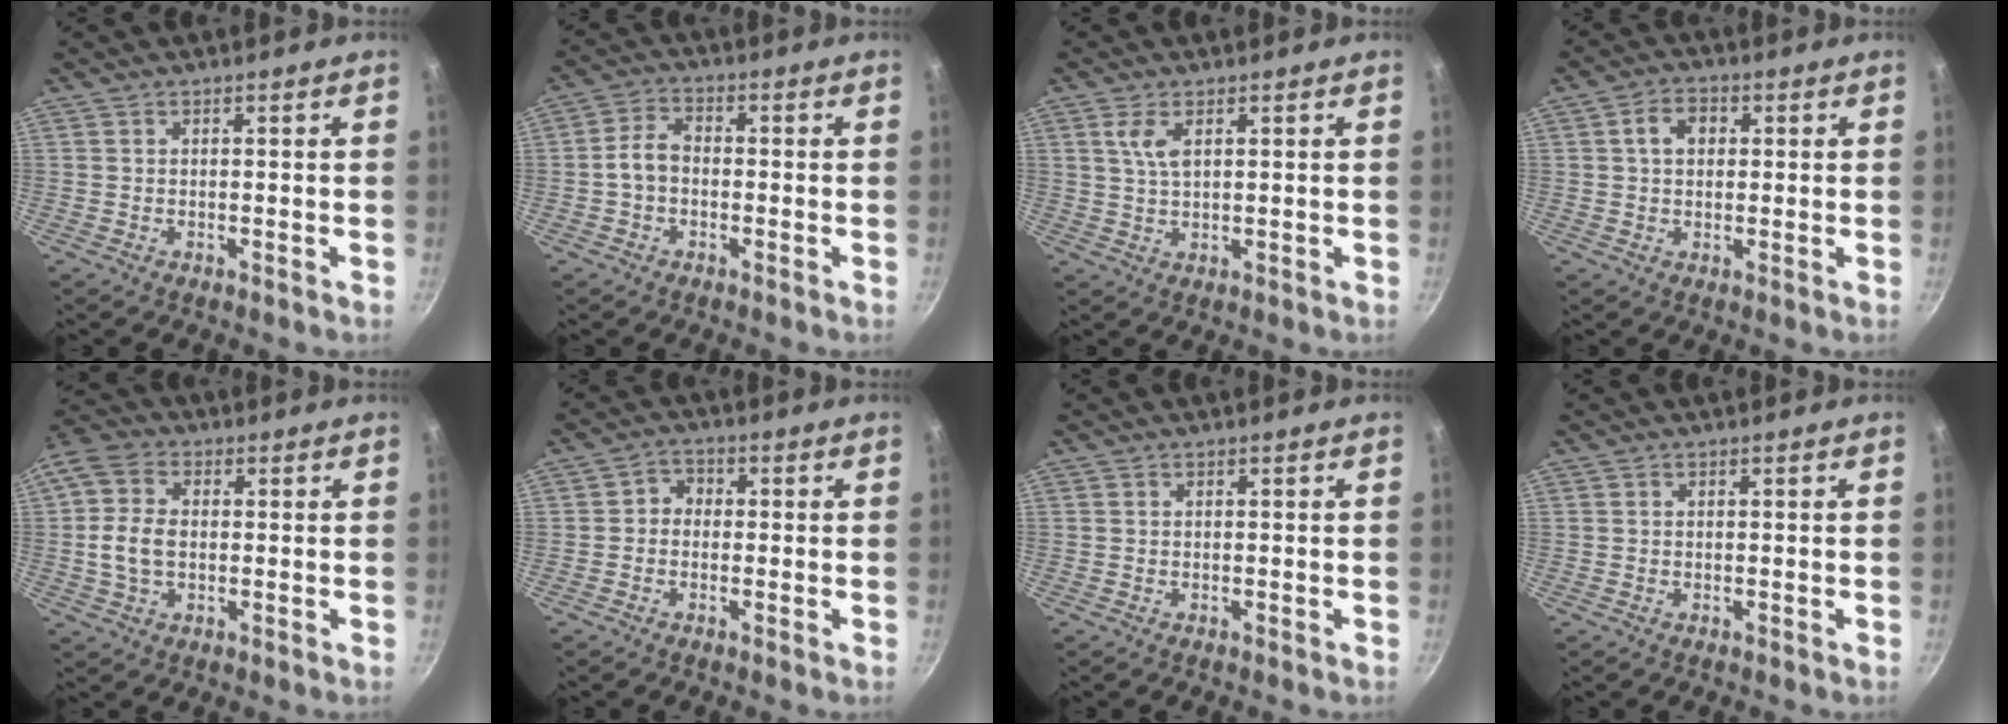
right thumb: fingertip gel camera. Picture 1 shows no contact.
{"total": 4.7, "force": [-1.0, 3.3, 3.2], "torque": [-0.055, 0.025, -0.028]}
{"total": 4.0, "force": [1.5, 1.7, 3.2], "torque": [-0.063, -0.006, 0.032]}
{"total": 5.1, "force": [1.1, 3.7, 3.3], "torque": [-0.038, 0.009, 0.011]}
{"total": 9.4, "force": [0.2, 6.6, 6.7], "torque": [-0.129, 0.015, -0.008]}
{"total": 3.0, "force": [-0.4, 2.6, 1.4], "torque": [-0.008, 0.010, -0.018]}
{"total": 0.0}
{"total": 0.0}